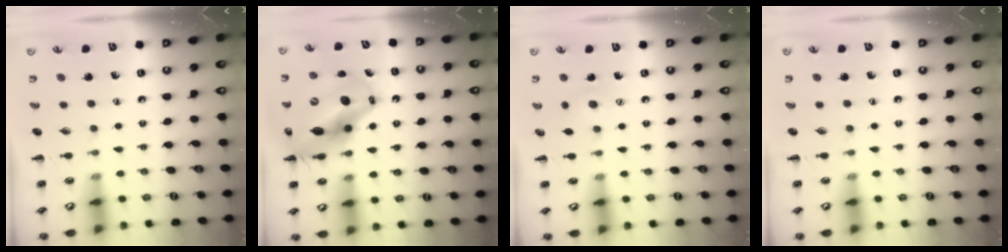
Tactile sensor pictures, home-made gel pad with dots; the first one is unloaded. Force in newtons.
{"total": 17.3, "press": 16.6, "slide": 4.9}
{"total": 5.8, "press": 5.6, "slide": 1.5}
{"total": 0.0}